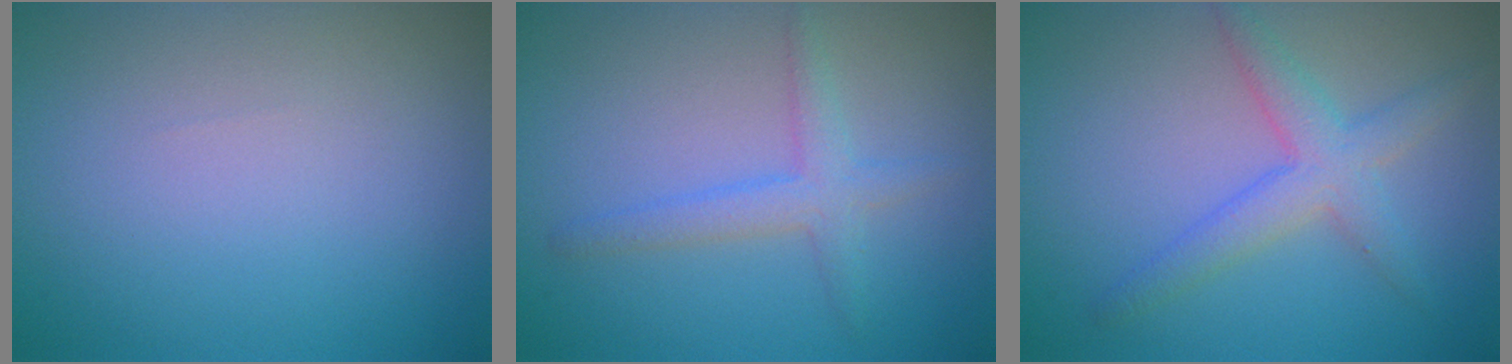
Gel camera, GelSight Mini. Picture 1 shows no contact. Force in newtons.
{"total": 2.4, "press": 2.4, "slide": 0.2}
{"total": 3.4, "press": 3.4, "slide": 0.1}